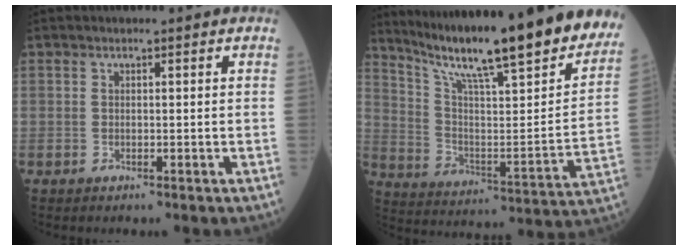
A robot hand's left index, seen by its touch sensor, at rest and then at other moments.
{"total": 28.2, "force": [23.8, 2.2, 15.0], "torque": [-0.246, -0.066, 0.335]}